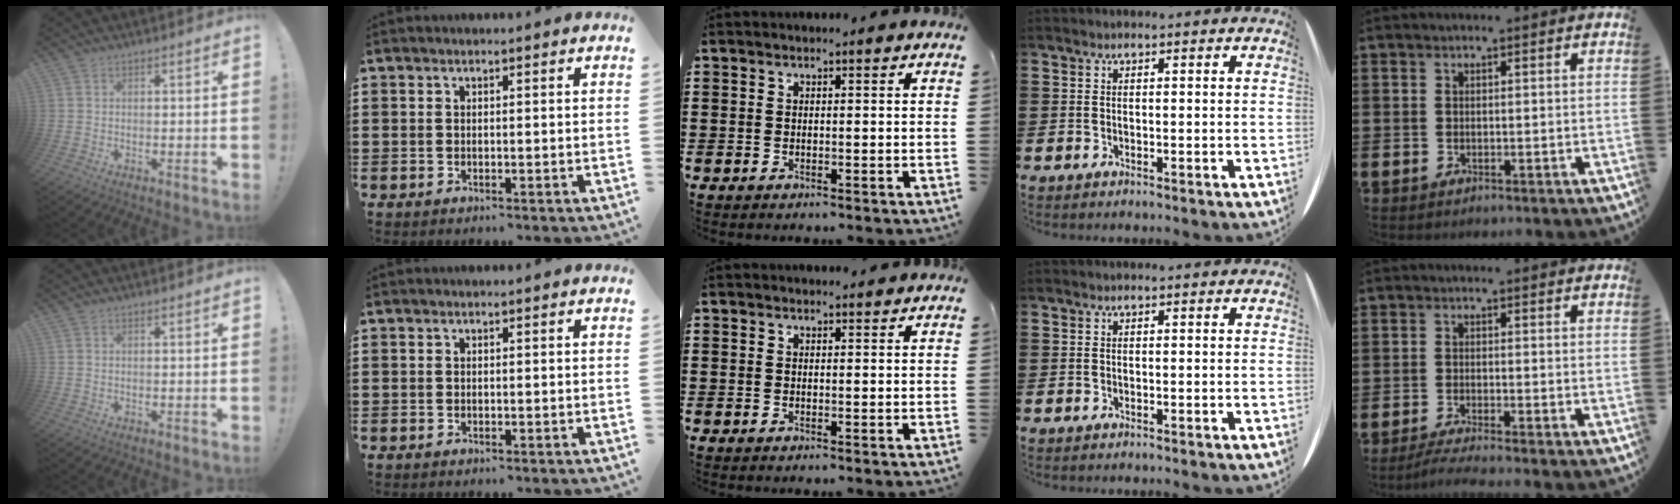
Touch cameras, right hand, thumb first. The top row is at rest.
{"middle": {"total": 0.6, "force": [0.6, 0.1, 0.1], "torque": [0.004, -0.003, 0.009]}, "little": {"total": 2.0, "force": [-1.5, 0.0, 1.3], "torque": [-0.020, 0.001, -0.028]}}